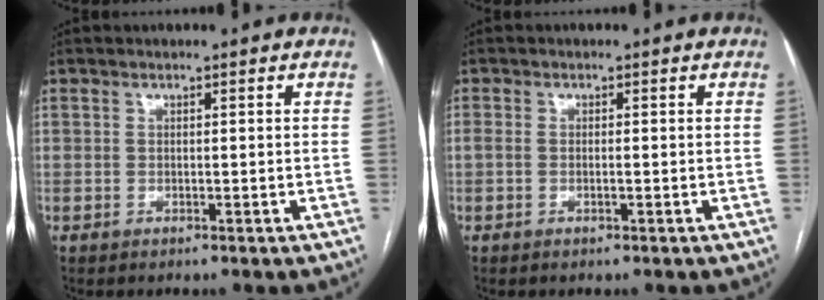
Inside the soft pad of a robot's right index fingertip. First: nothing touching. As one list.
[{"total": 1.2, "force": [-0.3, 0.4, 1.1], "torque": [-0.027, 0.006, -0.003]}]